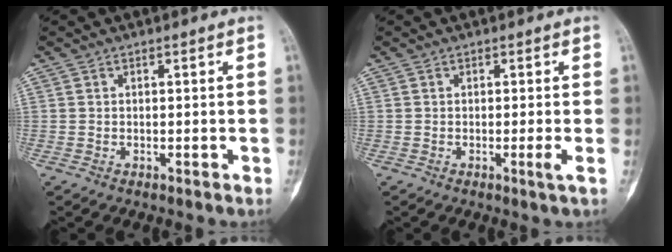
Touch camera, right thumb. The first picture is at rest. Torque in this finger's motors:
{"motor_torque": [-0.16, -0.30, 0.37, -0.12, 0.06]}